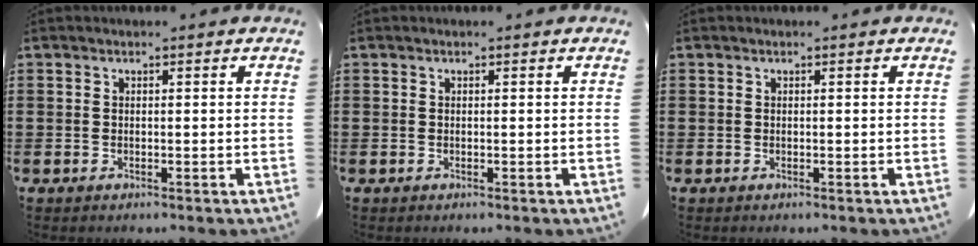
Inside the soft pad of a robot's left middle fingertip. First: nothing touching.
{"total": 0.0}
{"total": 0.0}